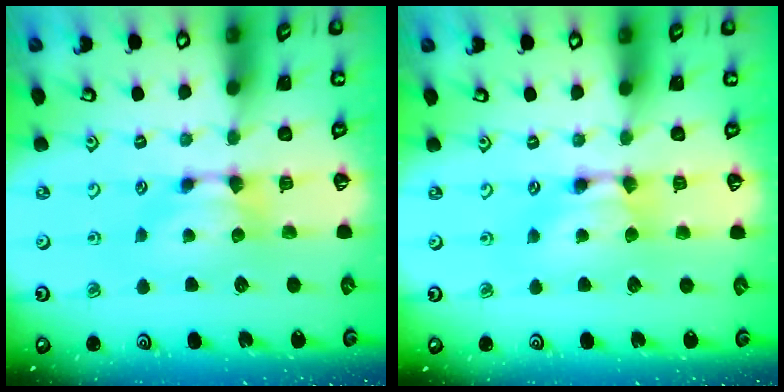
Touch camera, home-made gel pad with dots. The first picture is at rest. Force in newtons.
{"total": 1.5, "press": 1.5, "slide": 0.1}